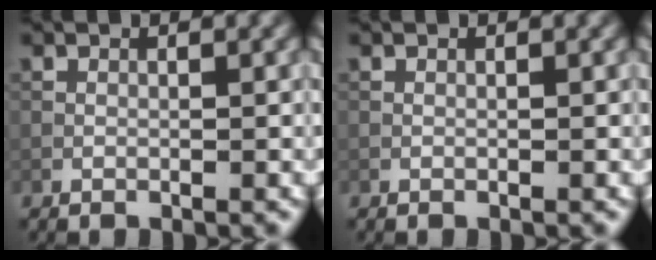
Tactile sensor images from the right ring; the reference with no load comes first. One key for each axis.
{"total": 0.0}